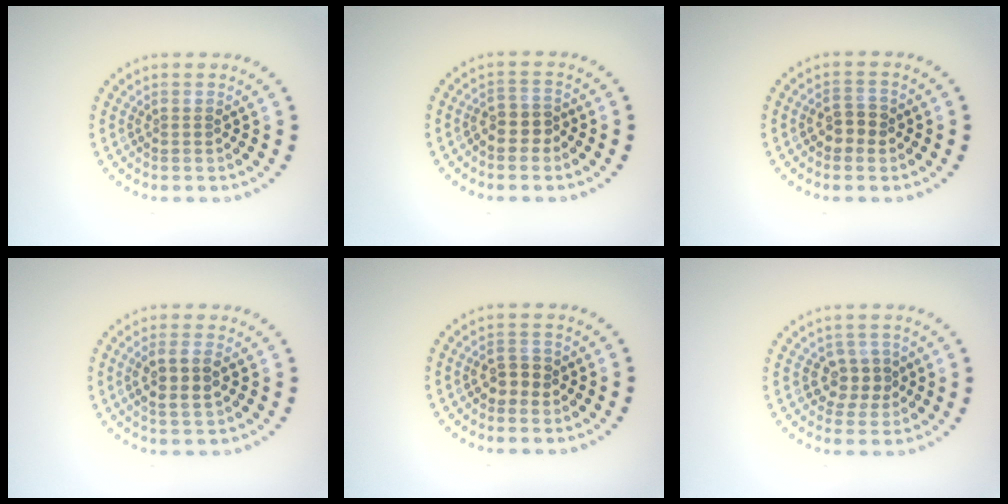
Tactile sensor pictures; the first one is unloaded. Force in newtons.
{"total": 2.5, "press": 2.2, "slide": 1.1}
{"total": 2.1, "press": 2.1, "slide": 0.4}
{"total": 2.9, "press": 2.7, "slide": 0.8}
{"total": 2.1, "press": 2.1, "slide": 0.4}
{"total": 2.9, "press": 2.7, "slide": 1.0}